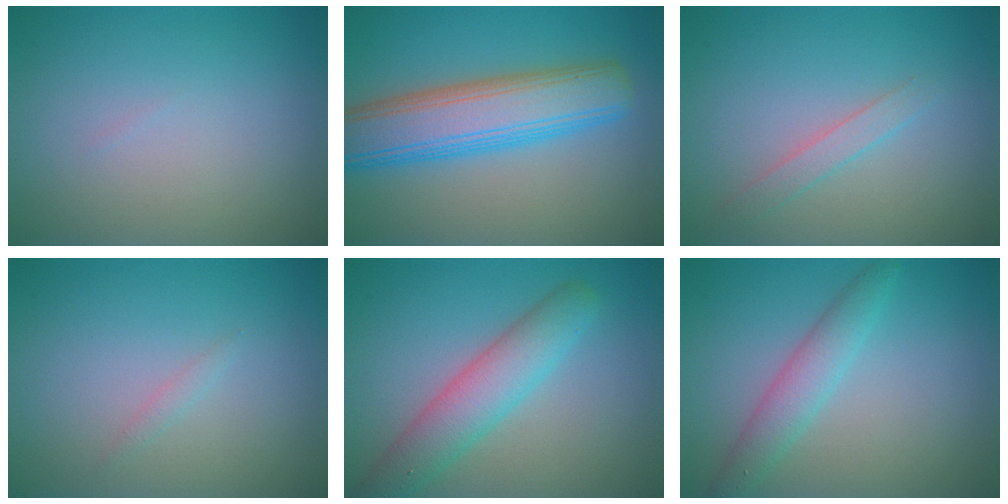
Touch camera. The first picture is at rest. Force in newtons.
{"total": 8.0, "press": 8.0, "slide": 0.4}
{"total": 1.5, "press": 1.5, "slide": 0.1}
{"total": 0.6, "press": 0.6, "slide": 0.1}
{"total": 4.9, "press": 4.9, "slide": 0.1}
{"total": 3.0, "press": 3.0, "slide": 0.2}